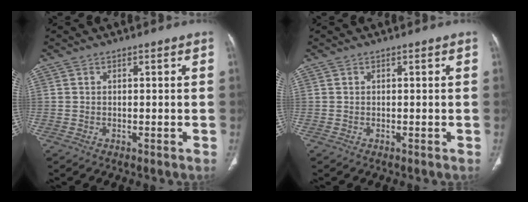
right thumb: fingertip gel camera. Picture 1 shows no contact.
{"total": 0.0}